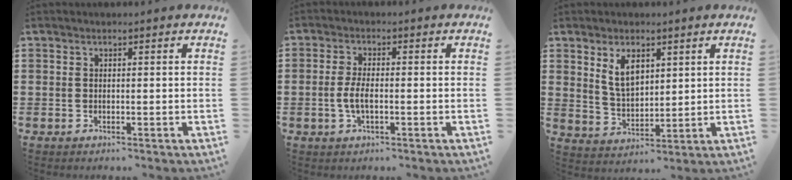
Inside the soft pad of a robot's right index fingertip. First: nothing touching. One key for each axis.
{"total": 3.7, "fx": -0.7, "fy": 1.2, "fz": 3.4, "tx": -0.083, "ty": -0.006, "tz": -0.020}
{"total": 5.8, "fx": 2.7, "fy": 3.0, "fz": 4.2, "tx": -0.085, "ty": 0.005, "tz": 0.046}